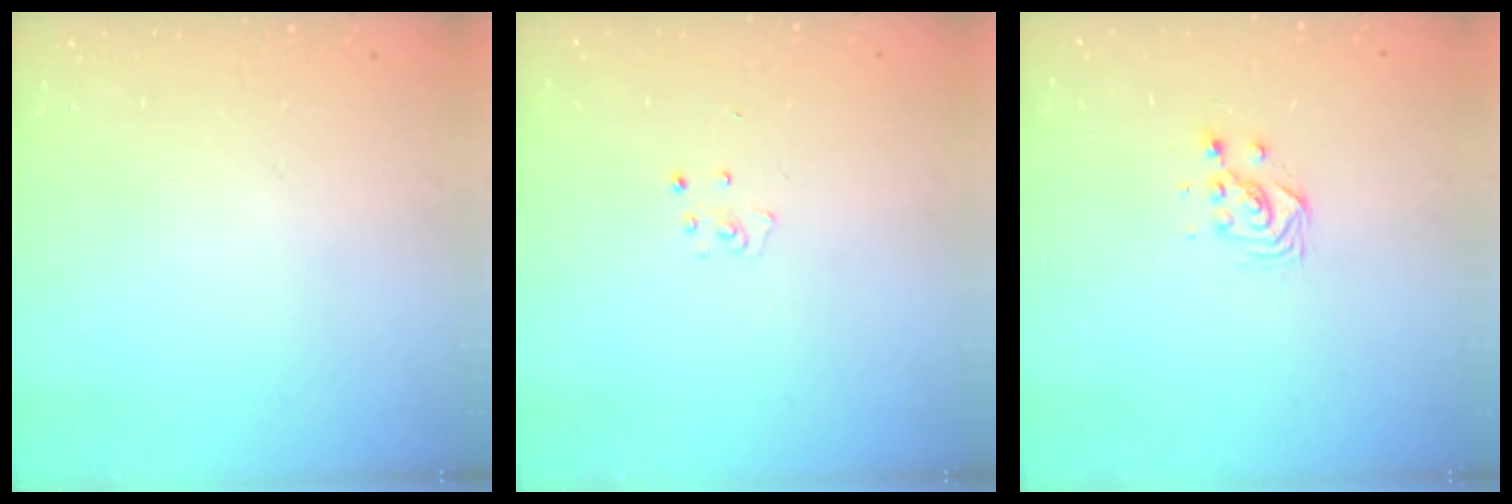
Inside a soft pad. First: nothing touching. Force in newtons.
{"total": 2.6, "press": 2.6, "slide": 0.2}
{"total": 3.3, "press": 3.3, "slide": 0.3}